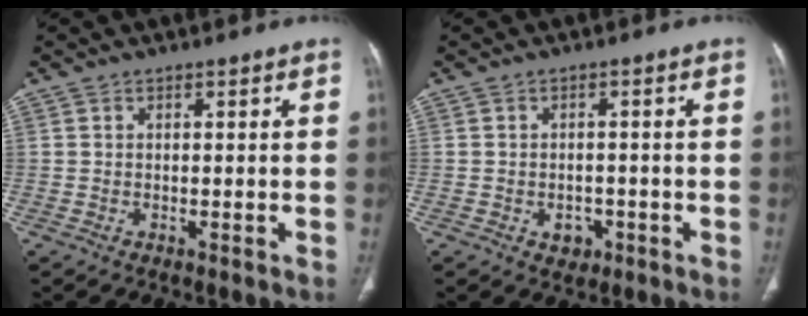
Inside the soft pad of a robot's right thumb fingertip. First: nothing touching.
{"total": 2.9, "force": [-1.2, 2.2, 1.4], "torque": [-0.007, 0.007, -0.010]}